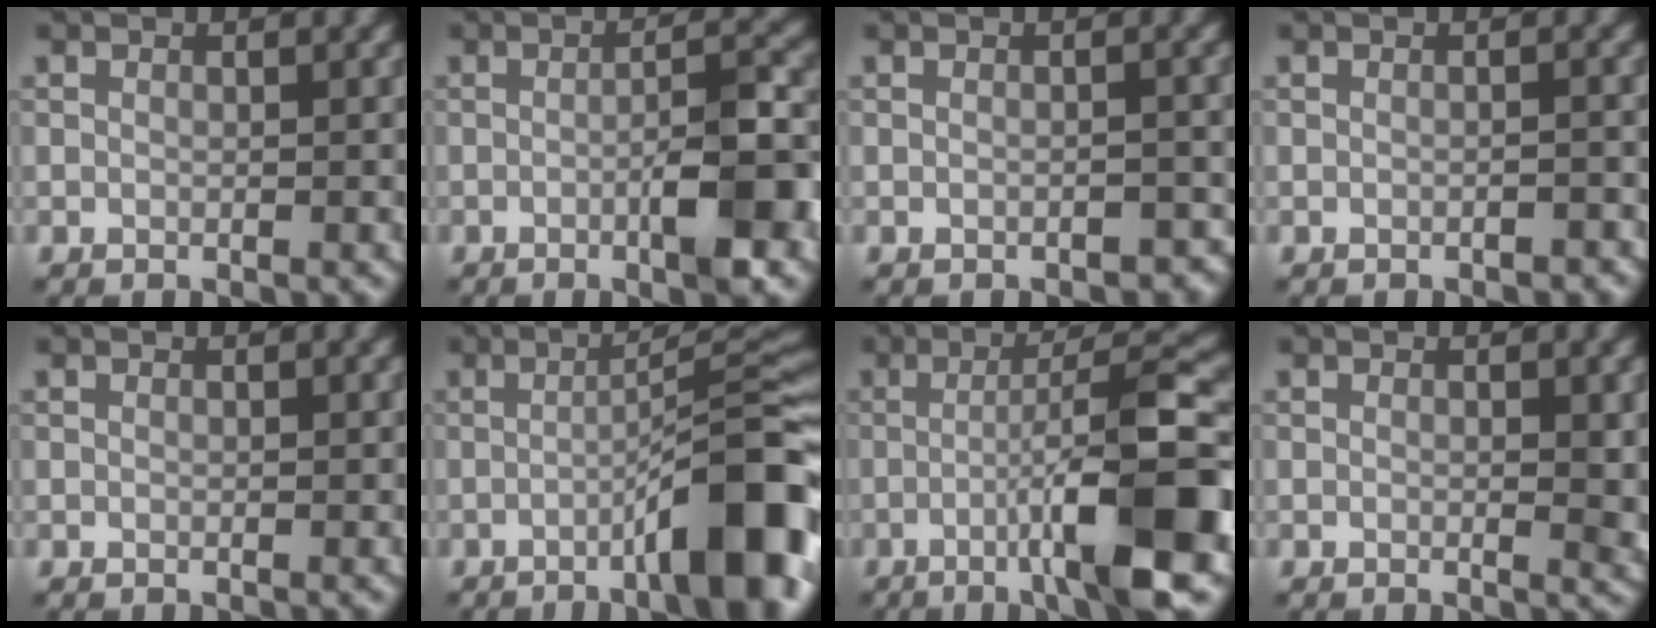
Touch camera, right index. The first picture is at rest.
{"total": 6.3, "force": [-1.8, 1.1, 5.9], "torque": [-0.088, 0.009, -0.029]}
{"total": 1.3, "force": [-0.9, 0.6, 0.8], "torque": [-0.012, 0.002, -0.011]}
{"total": 1.0, "force": [-0.9, 0.2, 0.5], "torque": [-0.005, 0.004, -0.013]}
{"total": 0.0}
{"total": 10.9, "force": [-4.2, 1.9, 9.8], "torque": [-0.121, 0.019, -0.067]}
{"total": 10.8, "force": [-3.0, 1.5, 10.3], "torque": [-0.139, 0.018, -0.053]}
{"total": 1.9, "force": [0.0, 0.4, 1.8], "torque": [-0.024, -0.006, -0.001]}